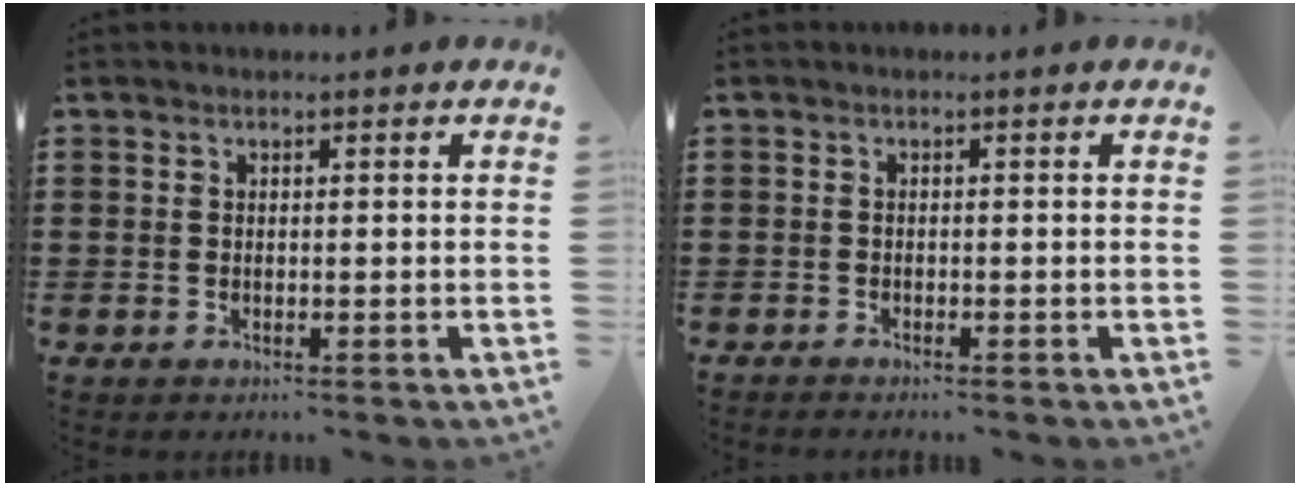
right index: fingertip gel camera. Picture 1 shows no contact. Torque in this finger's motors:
{"motor_torque": [-0.57, 0.59, -0.08, -0.03]}